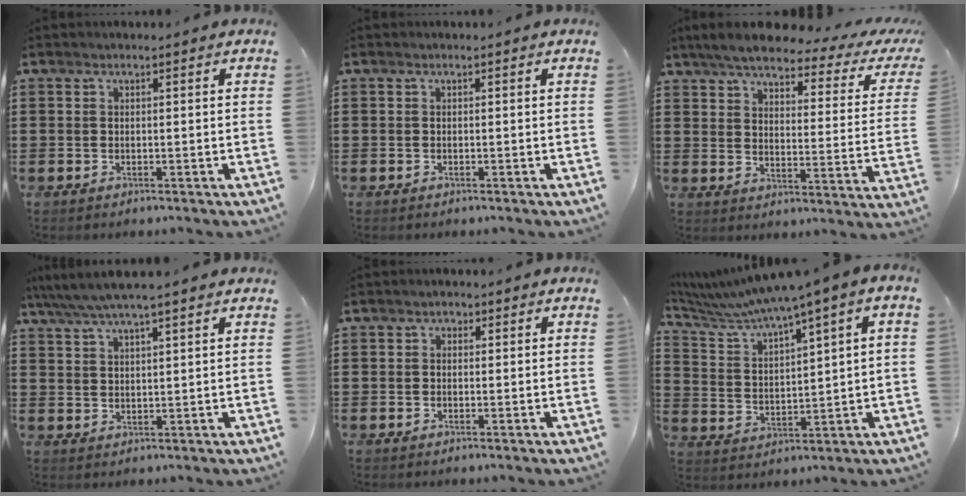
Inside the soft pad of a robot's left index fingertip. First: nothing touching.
{"total": 0.0}
{"total": 5.4, "force": [4.5, 0.7, 3.0], "torque": [-0.082, -0.024, 0.073]}
{"total": 4.6, "force": [3.7, 0.3, 2.6], "torque": [-0.060, -0.008, 0.065]}
{"total": 0.8, "force": [0.1, 0.7, 0.3], "torque": [-0.009, 0.006, 0.002]}
{"total": 5.1, "force": [4.1, -0.7, 3.0], "torque": [-0.079, -0.033, 0.062]}